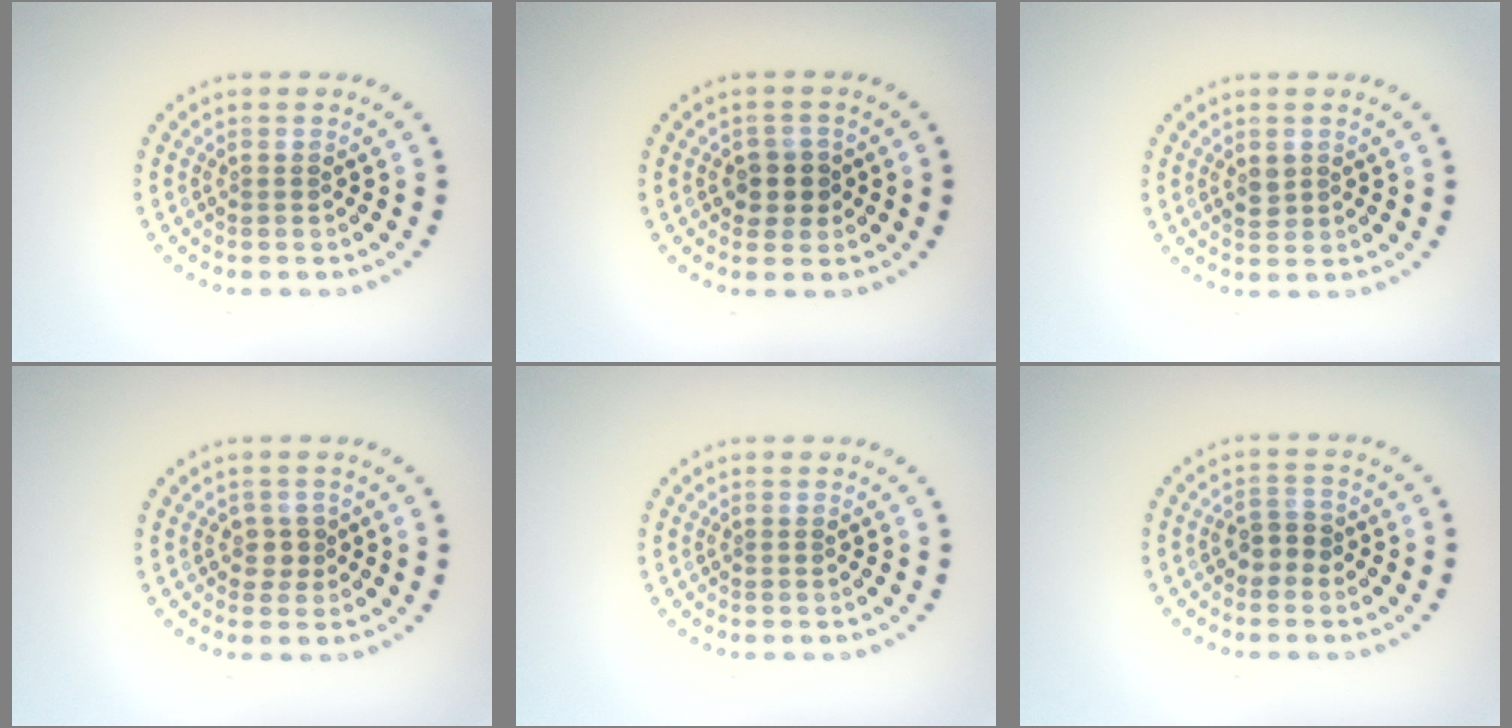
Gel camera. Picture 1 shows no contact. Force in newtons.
{"total": 2.4, "press": 2.2, "slide": 0.9}
{"total": 1.5, "press": 1.5, "slide": 0.3}
{"total": 1.4, "press": 1.1, "slide": 0.8}
{"total": 0.0}
{"total": 2.0, "press": 1.9, "slide": 0.6}